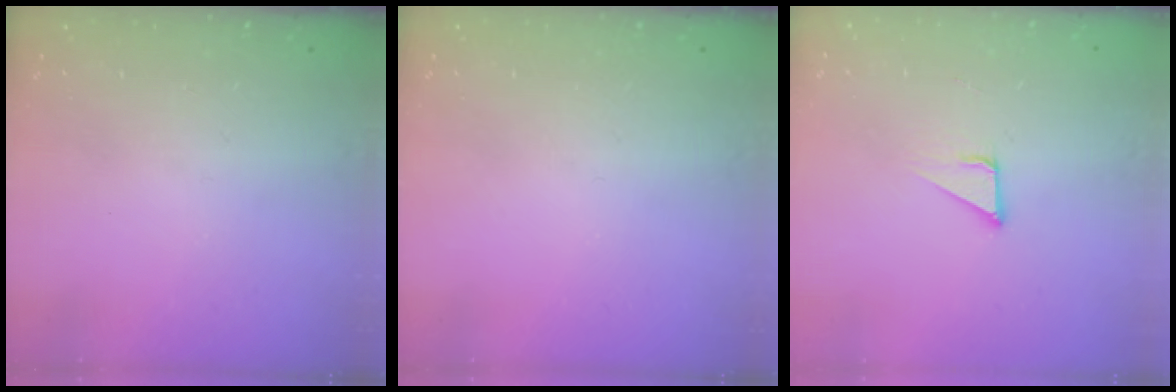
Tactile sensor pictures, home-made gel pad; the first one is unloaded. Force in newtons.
{"total": 0.0}
{"total": 3.2, "press": 3.2, "slide": 0.2}